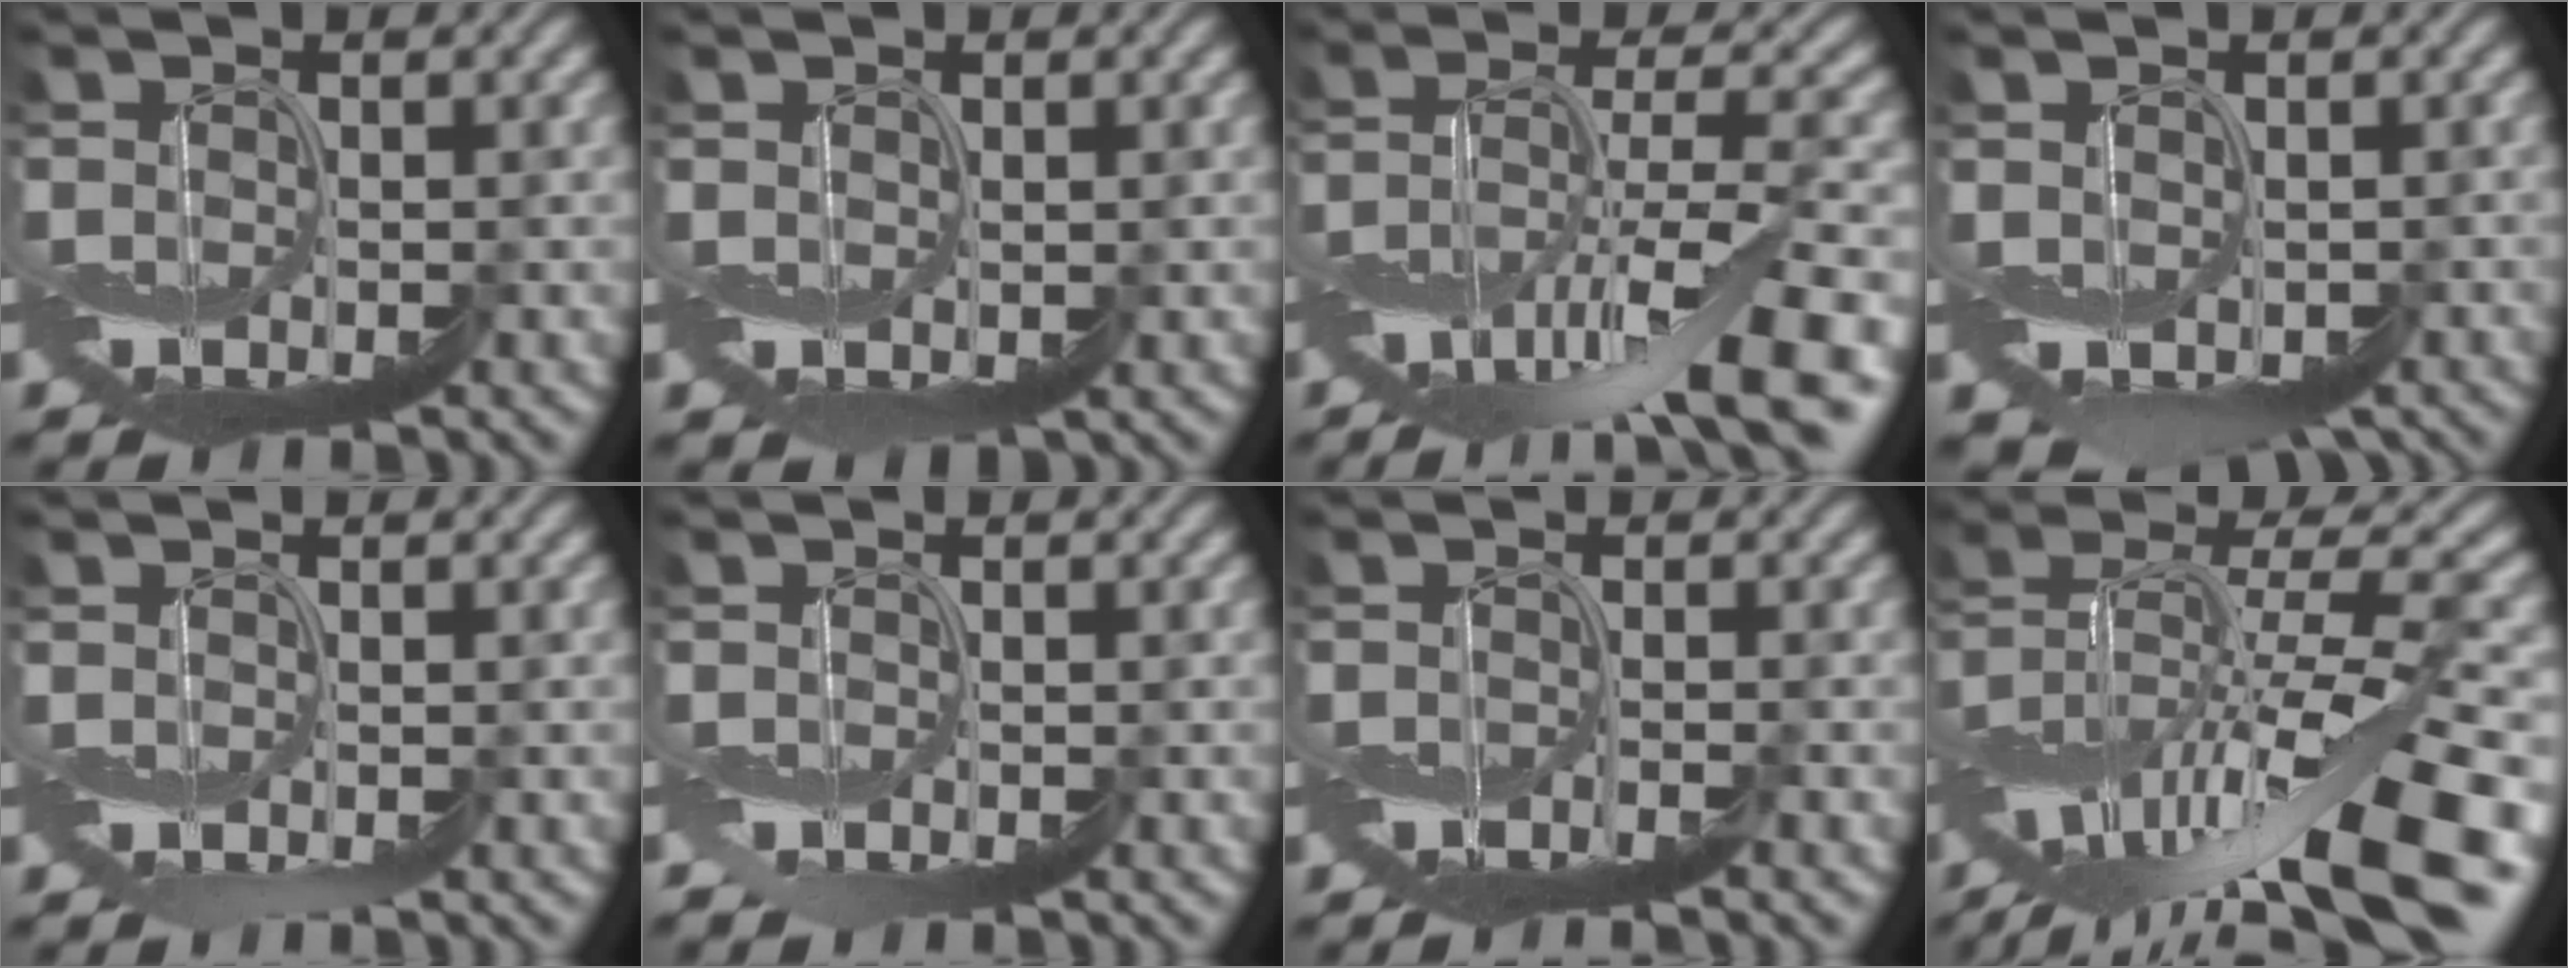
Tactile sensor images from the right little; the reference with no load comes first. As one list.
[{"total": 1.4, "force": [0.5, 1.2, 0.5], "torque": [-0.007, -0.010, 0.019]}, {"total": 10.7, "force": [-4.9, 3.8, 8.7], "torque": [-0.152, 0.006, -0.084]}, {"total": 4.5, "force": [-2.1, 3.1, 2.5], "torque": [-0.032, -0.029, -0.011]}, {"total": 0.6, "force": [-0.2, 0.2, 0.5], "torque": [-0.006, -0.003, -0.004]}, {"total": 0.9, "force": [-0.8, 0.2, 0.1], "torque": [-0.001, -0.004, -0.017]}, {"total": 1.8, "force": [-1.4, -0.1, 1.1], "torque": [-0.017, -0.001, -0.025]}, {"total": 13.2, "force": [-3.9, 3.9, 12.0], "torque": [-0.215, 0.029, -0.063]}]